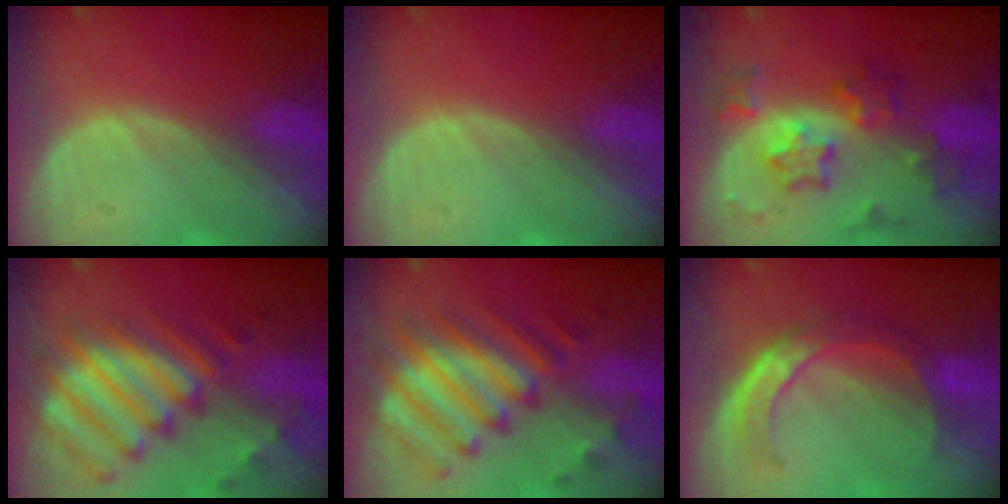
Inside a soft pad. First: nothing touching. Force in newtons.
{"total": 0.0}
{"total": 7.6, "press": 7.6, "slide": 0.4}
{"total": 12.2, "press": 10.5, "slide": 6.1}
{"total": 10.2, "press": 9.9, "slide": 2.6}
{"total": 7.8, "press": 6.7, "slide": 4.0}